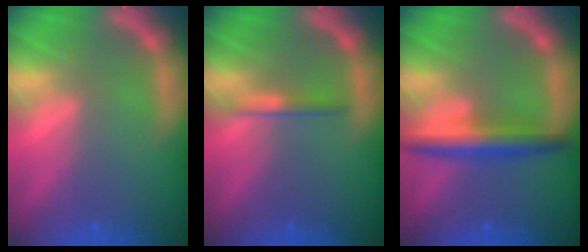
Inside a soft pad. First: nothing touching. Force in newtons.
{"total": 1.4}
{"total": 4.5}